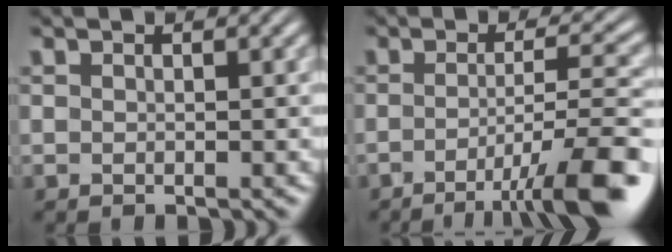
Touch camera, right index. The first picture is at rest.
{"total": 8.0, "force": [-4.5, 1.1, 6.6], "torque": [-0.085, -0.016, -0.059]}